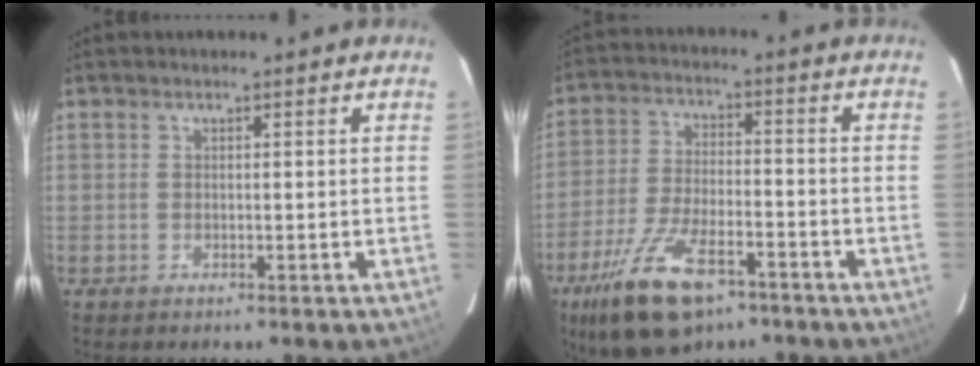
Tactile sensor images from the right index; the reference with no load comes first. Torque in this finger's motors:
{"motor_torque": [1.07, -1.07, 0.66, 0.16]}